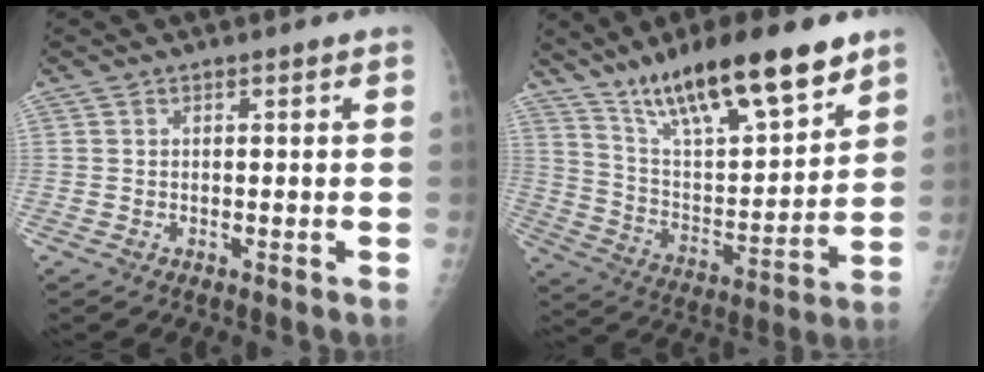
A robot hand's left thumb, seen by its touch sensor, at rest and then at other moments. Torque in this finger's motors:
{"motor_torque": [0.77, 0.67, 1.48, -1.29, 0.27]}